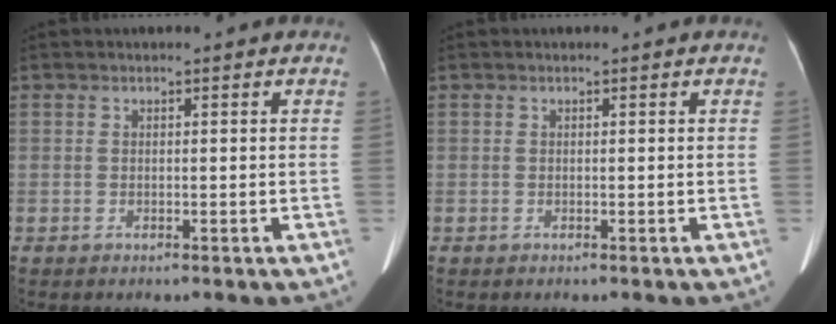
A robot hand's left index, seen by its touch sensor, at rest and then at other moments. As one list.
[{"total": 0.0}]